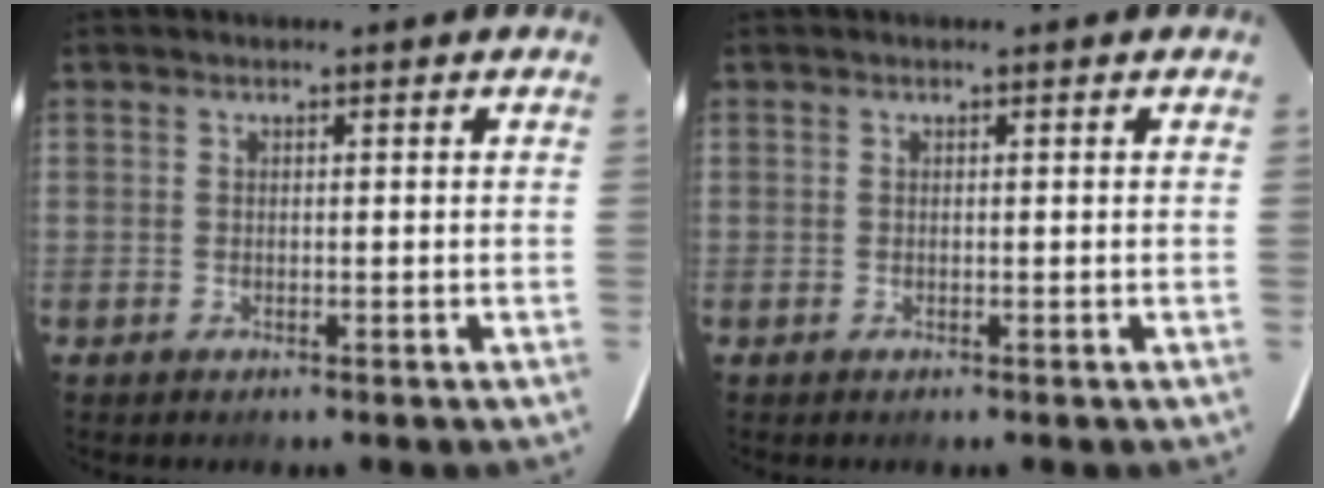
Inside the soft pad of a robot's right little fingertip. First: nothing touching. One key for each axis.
{"total": 0.0}